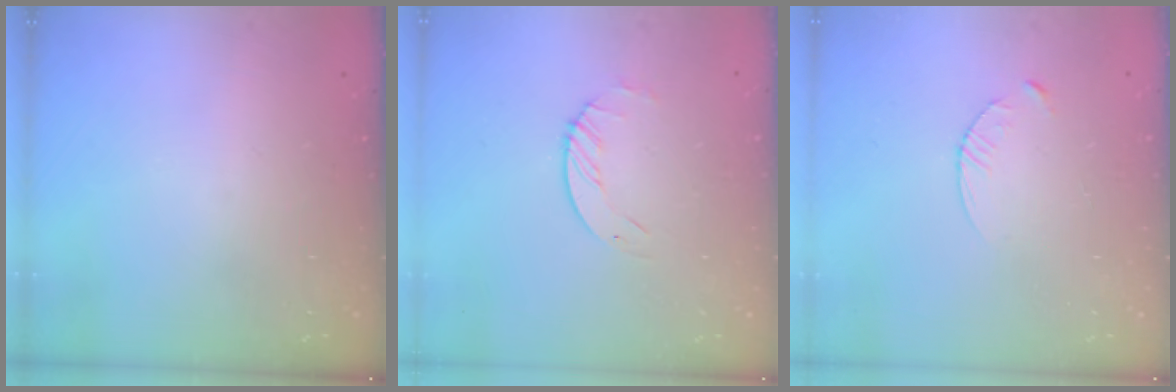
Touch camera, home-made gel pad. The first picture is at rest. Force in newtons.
{"total": 1.6, "press": 1.6, "slide": 0.2}
{"total": 3.6, "press": 3.5, "slide": 0.4}